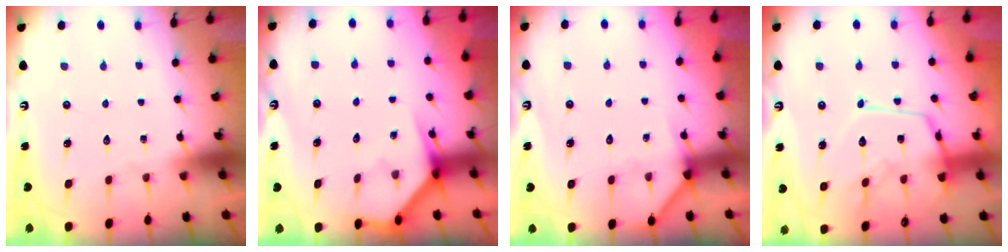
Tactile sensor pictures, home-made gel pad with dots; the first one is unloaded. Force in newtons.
{"total": 3.8, "press": 3.8, "slide": 0.2}
{"total": 5.3, "press": 5.3, "slide": 0.5}
{"total": 15.6, "press": 15.5, "slide": 1.3}